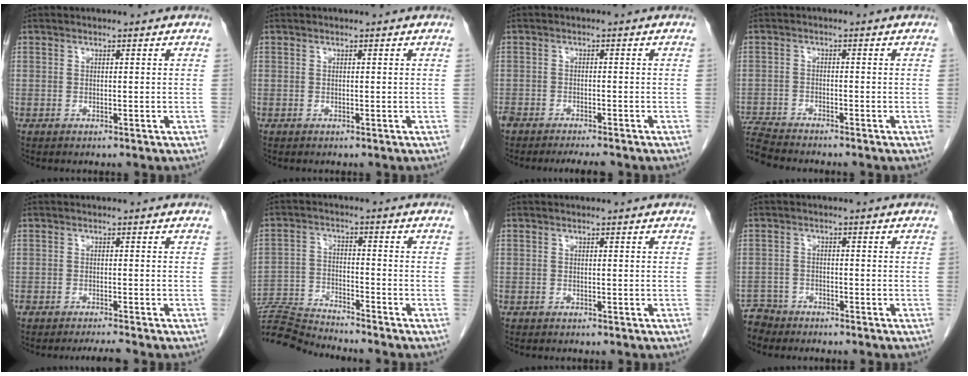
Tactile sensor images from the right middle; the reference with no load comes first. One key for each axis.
{"total": 0.0}
{"total": 5.8, "fx": -5.1, "fy": 1.2, "fz": 2.6, "tx": -0.042, "ty": -0.008, "tz": -0.082}
{"total": 6.3, "fx": -6.2, "fy": -0.4, "fz": 1.2, "tx": -0.026, "ty": -0.013, "tz": -0.113}
{"total": 2.6, "fx": -2.4, "fy": -0.5, "fz": 0.9, "tx": -0.014, "ty": -0.009, "tz": -0.040}
{"total": 10.0, "fx": -9.9, "fy": -1.5, "fz": 0.8, "tx": -0.014, "ty": 0.000, "tz": -0.186}
{"total": 0.6, "fx": -0.5, "fy": 0.2, "fz": 0.2, "tx": -0.009, "ty": -0.001, "tz": -0.010}
{"total": 3.9, "fx": -3.6, "fy": 1.2, "fz": -1.0, "tx": 0.020, "ty": -0.006, "tz": -0.070}